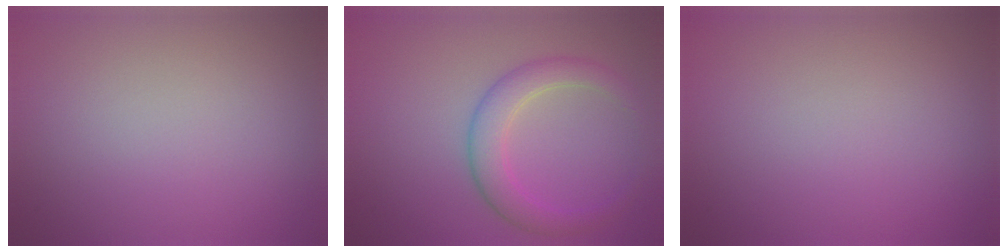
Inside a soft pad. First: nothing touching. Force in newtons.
{"total": 3.7, "press": 3.7, "slide": 0.2}
{"total": 0.0}